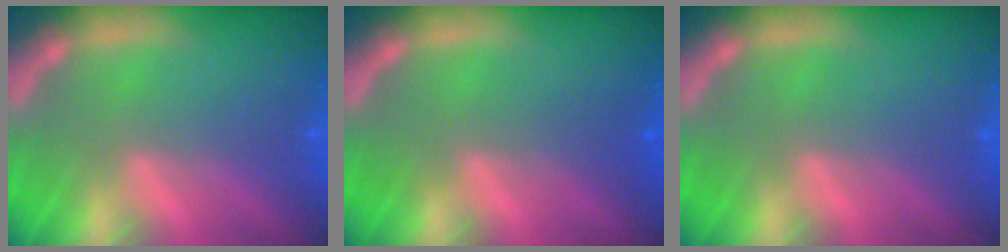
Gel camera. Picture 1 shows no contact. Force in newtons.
{"total": 1.0}
{"total": 0.0}